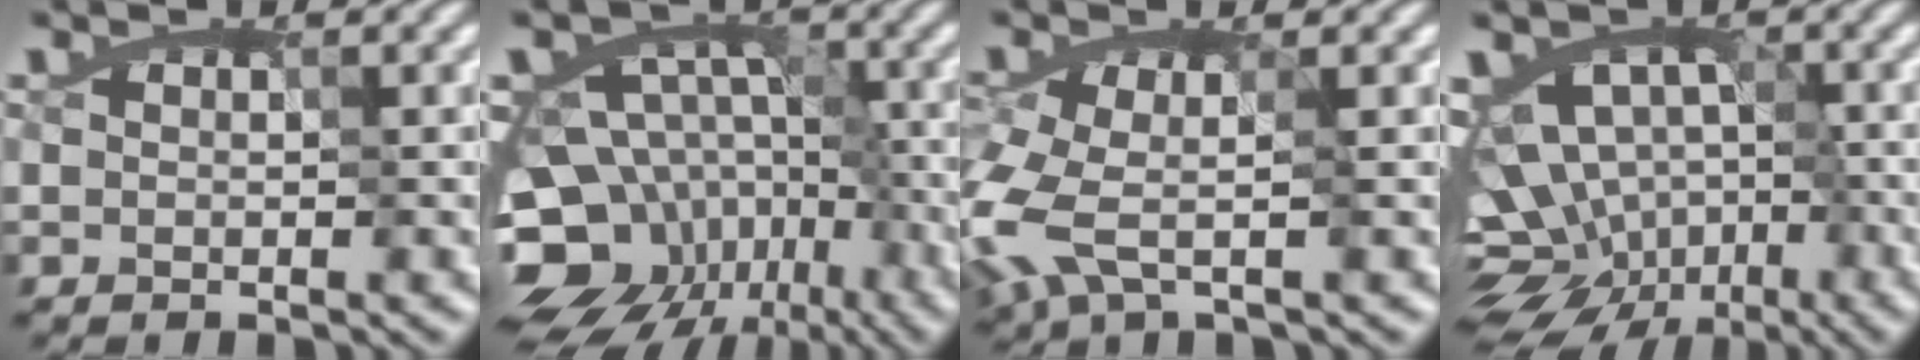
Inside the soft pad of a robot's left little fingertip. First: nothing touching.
{"total": 13.1, "force": [-5.9, 10.1, 6.0], "torque": [-0.101, -0.004, -0.097]}
{"total": 5.4, "force": [-2.0, 2.2, 4.5], "torque": [-0.114, 0.000, -0.051]}
{"total": 10.5, "force": [-4.0, 7.4, 6.4], "torque": [-0.067, -0.007, -0.057]}